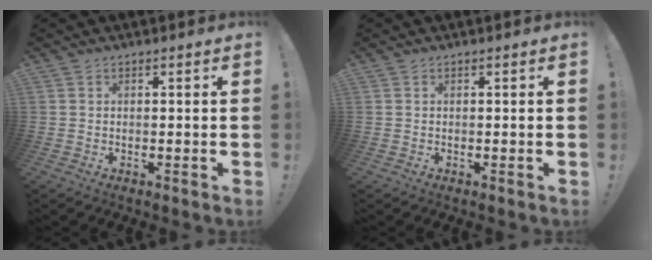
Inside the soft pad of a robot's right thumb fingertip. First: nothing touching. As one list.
[{"total": 0.0}]